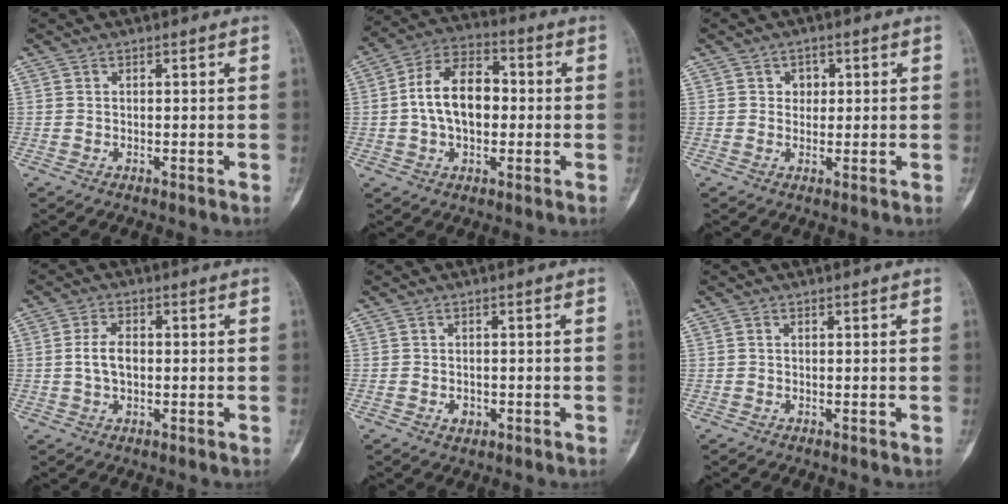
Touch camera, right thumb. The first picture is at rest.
{"total": 13.0, "force": [0.0, 8.1, 10.1], "torque": [-0.162, 0.030, -0.008]}
{"total": 2.4, "force": [0.6, 2.1, 1.0], "torque": [0.004, 0.001, 0.006]}
{"total": 4.7, "force": [-0.1, 2.7, 3.8], "torque": [-0.072, 0.009, -0.003]}
{"total": 2.0, "force": [-0.7, 1.5, 1.1], "torque": [-0.008, 0.004, -0.007]}
{"total": 0.0}